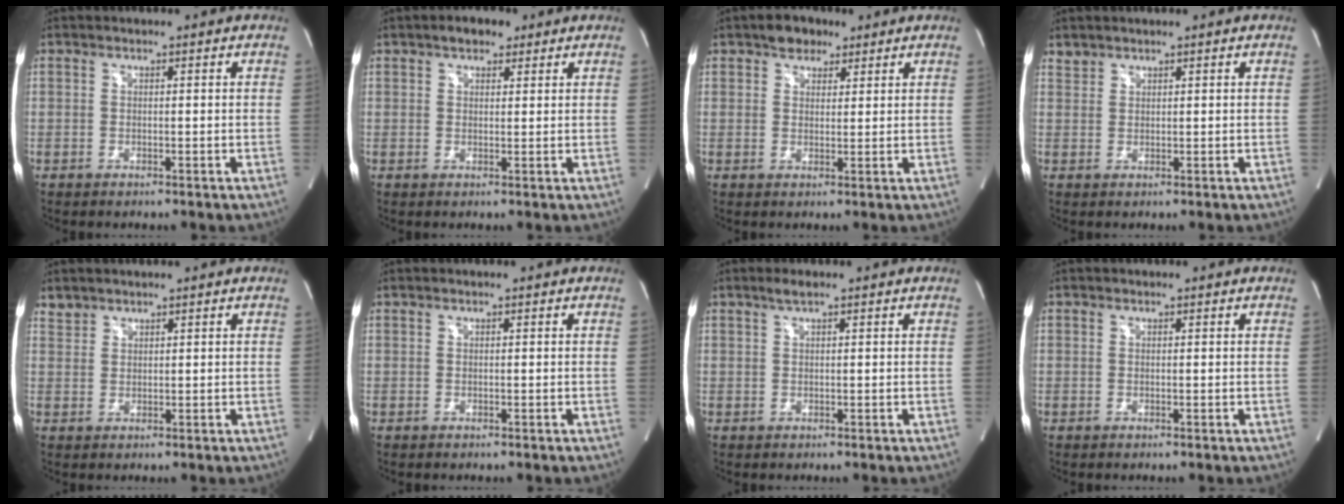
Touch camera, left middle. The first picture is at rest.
{"total": 3.4, "force": [2.3, 1.8, 1.8], "torque": [-0.031, 0.011, 0.034]}
{"total": 3.9, "force": [2.6, 2.5, 1.5], "torque": [-0.024, 0.009, 0.043]}
{"total": 1.3, "force": [1.2, 0.6, -0.2], "torque": [0.007, 0.006, 0.021]}
{"total": 1.7, "force": [1.5, 0.8, -0.2], "torque": [0.007, 0.006, 0.029]}
{"total": 0.0}
{"total": 1.4, "force": [1.0, 0.2, 1.0], "torque": [-0.024, 0.006, 0.021]}
{"total": 0.0}